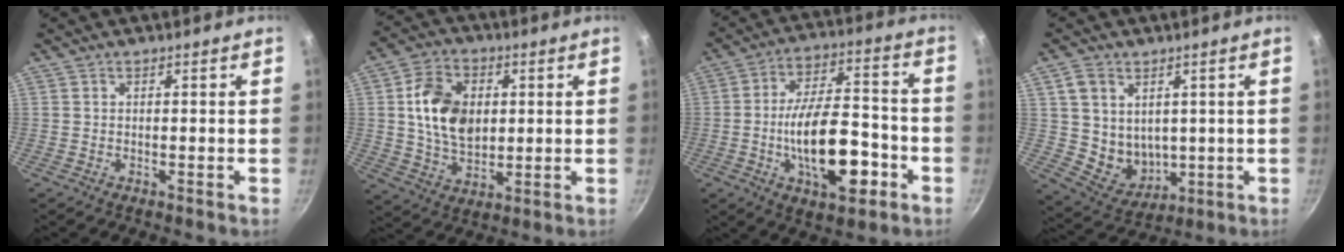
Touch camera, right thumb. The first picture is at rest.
{"total": 13.5, "force": [2.1, 9.5, 9.3], "torque": [-0.143, -0.002, 0.037]}
{"total": 18.4, "force": [-5.6, 8.4, 15.4], "torque": [-0.227, 0.041, -0.085]}
{"total": 9.4, "force": [2.1, 7.8, 4.7], "torque": [-0.060, -0.021, 0.057]}